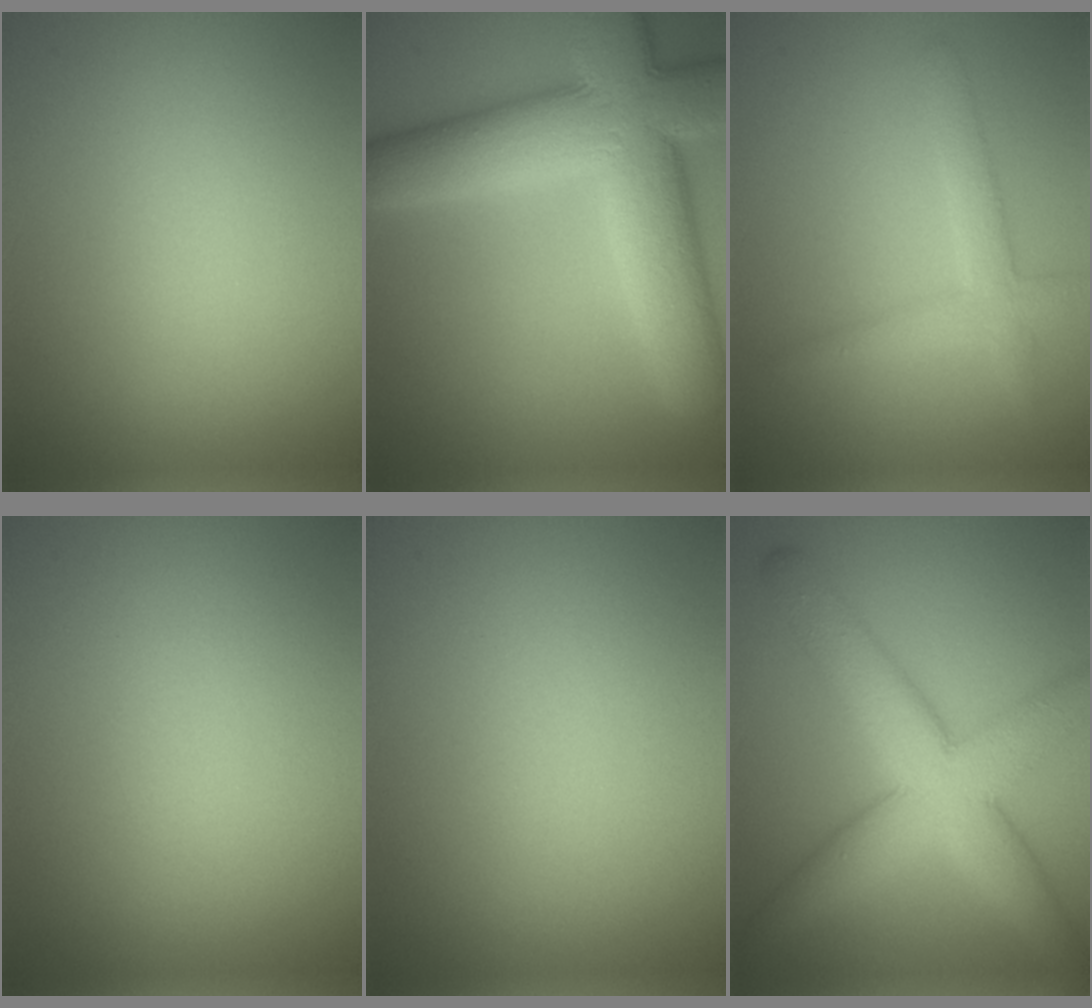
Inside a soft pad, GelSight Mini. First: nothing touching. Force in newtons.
{"total": 12.5, "press": 12.5, "slide": 1.1}
{"total": 2.6, "press": 2.6, "slide": 0.1}
{"total": 0.0}
{"total": 0.0}
{"total": 8.2, "press": 8.2, "slide": 0.2}